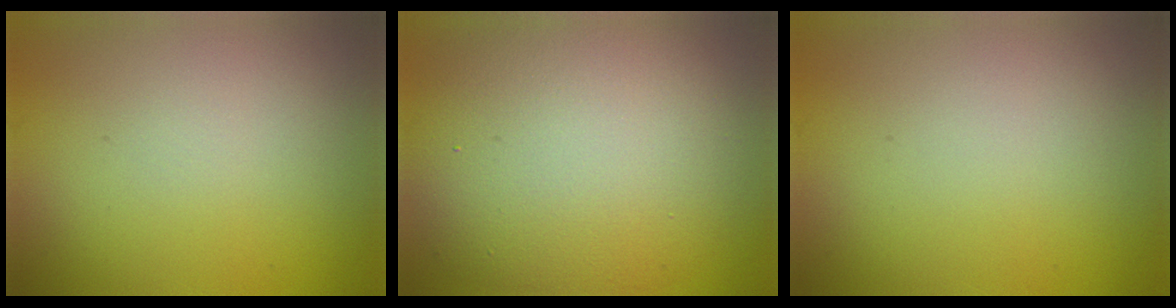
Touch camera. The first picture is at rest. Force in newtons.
{"total": 11.3, "press": 11.3, "slide": 0.9}
{"total": 0.0}